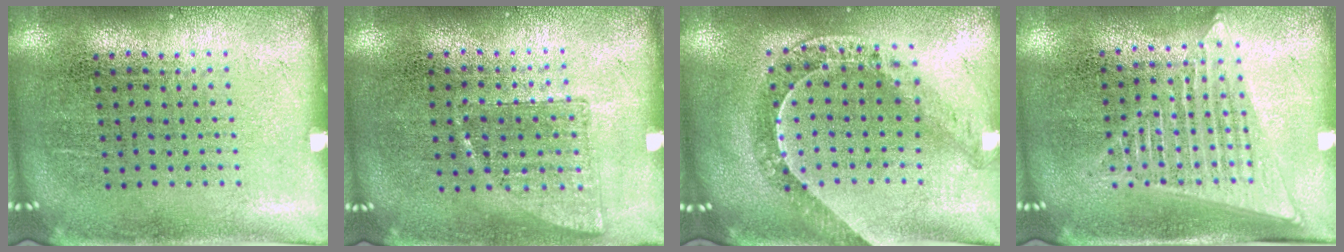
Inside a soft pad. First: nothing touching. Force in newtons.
{"total": 0.7, "press": 0.7, "slide": 0.3}
{"total": 1.2, "press": 1.2, "slide": 0.2}
{"total": 1.6, "press": 1.5, "slide": 0.6}